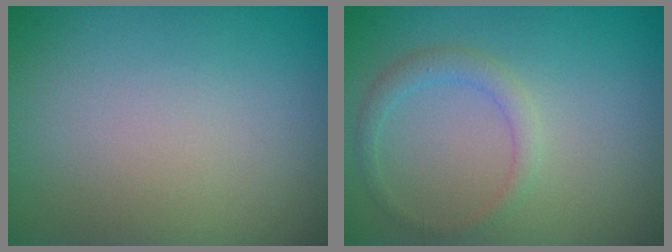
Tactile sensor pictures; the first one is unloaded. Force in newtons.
{"total": 1.7, "press": 1.7, "slide": 0.1}